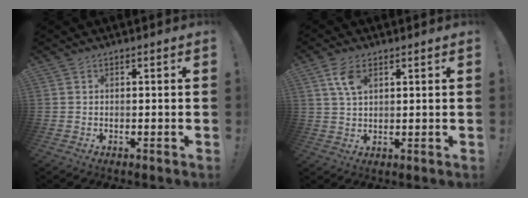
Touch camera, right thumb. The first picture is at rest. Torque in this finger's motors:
{"motor_torque": [-0.08, 0.17, 0.22, 0.50, 0.00]}